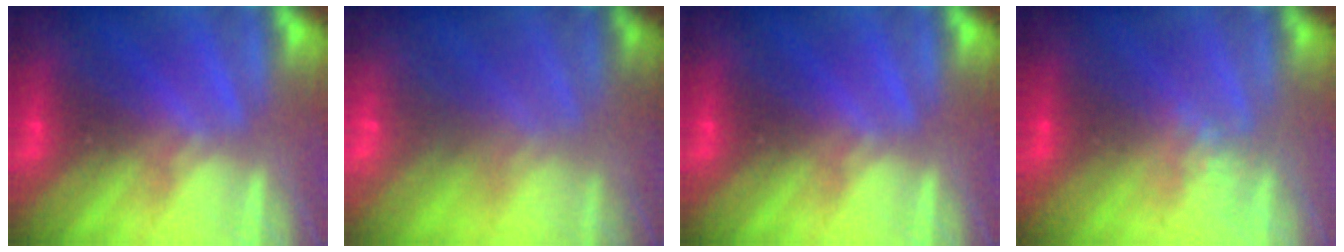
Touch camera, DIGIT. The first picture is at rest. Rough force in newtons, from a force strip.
{"total": 7.8}
{"total": 0.0}
{"total": 1.1}